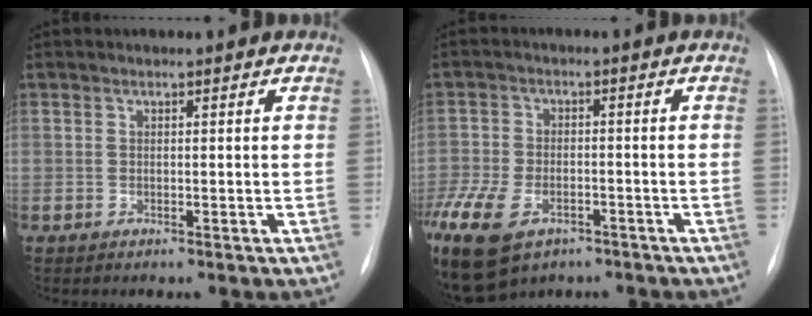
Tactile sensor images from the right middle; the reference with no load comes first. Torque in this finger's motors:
{"motor_torque": [1.08, -1.06, 1.05, 0.21]}